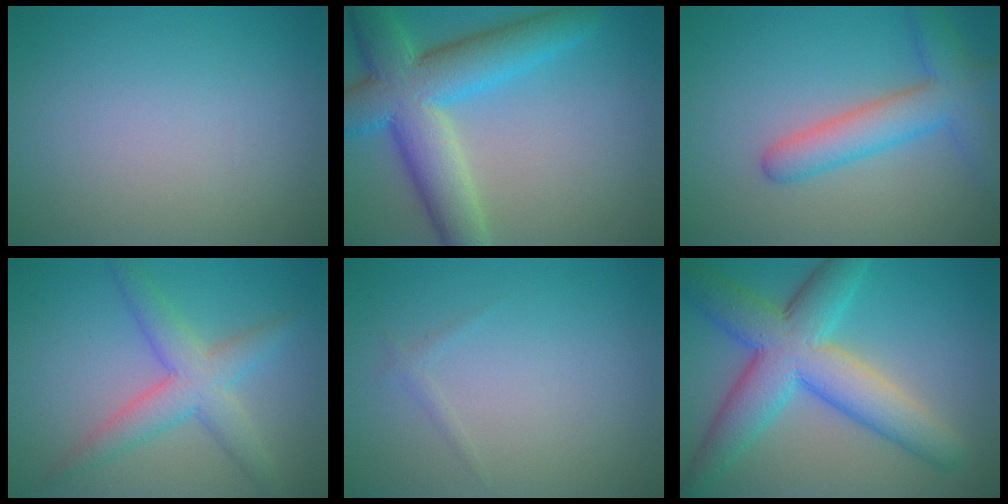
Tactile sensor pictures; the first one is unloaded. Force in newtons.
{"total": 9.4, "press": 9.4, "slide": 0.3}
{"total": 5.3, "press": 5.2, "slide": 0.2}
{"total": 4.6, "press": 4.6, "slide": 0.2}
{"total": 0.7, "press": 0.7, "slide": 0.1}
{"total": 9.0, "press": 9.0, "slide": 0.0}